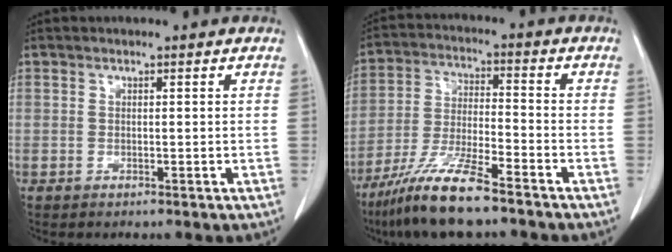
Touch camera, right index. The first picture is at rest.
{"total": 11.3, "force": [-8.4, 0.9, 7.5], "torque": [-0.154, -0.028, -0.160]}